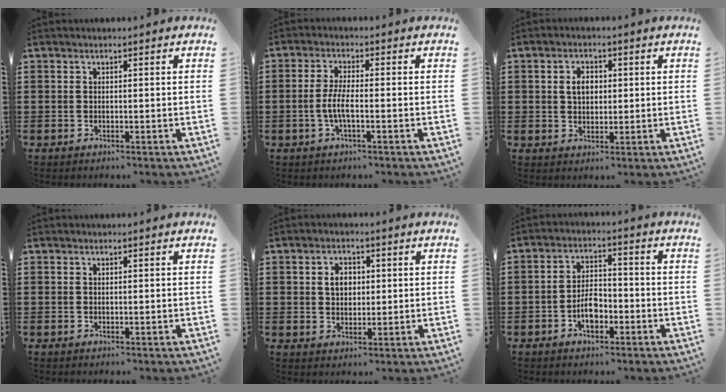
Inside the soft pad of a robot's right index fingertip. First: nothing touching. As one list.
[{"total": 4.1, "force": [-1.2, 0.8, 3.8], "torque": [-0.088, -0.005, -0.030]}, {"total": 3.2, "force": [0.4, 2.2, 2.3], "torque": [-0.051, 0.011, 0.006]}, {"total": 0.0}, {"total": 3.3, "force": [0.5, 2.5, 2.2], "torque": [-0.050, 0.012, 0.007]}, {"total": 5.0, "force": [-2.1, 2.7, 3.7], "torque": [-0.071, -0.001, -0.043]}]